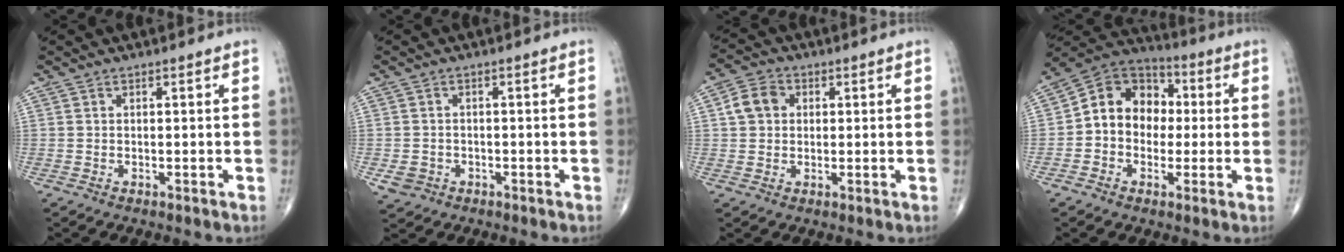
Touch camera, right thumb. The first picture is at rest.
{"total": 3.1, "force": [-1.2, 2.7, 0.9], "torque": [-0.010, 0.006, -0.014]}
{"total": 5.6, "force": [1.0, 4.6, 3.0], "torque": [-0.045, 0.010, 0.012]}
{"total": 12.5, "force": [0.3, 10.3, 7.2], "torque": [-0.077, 0.038, -0.011]}